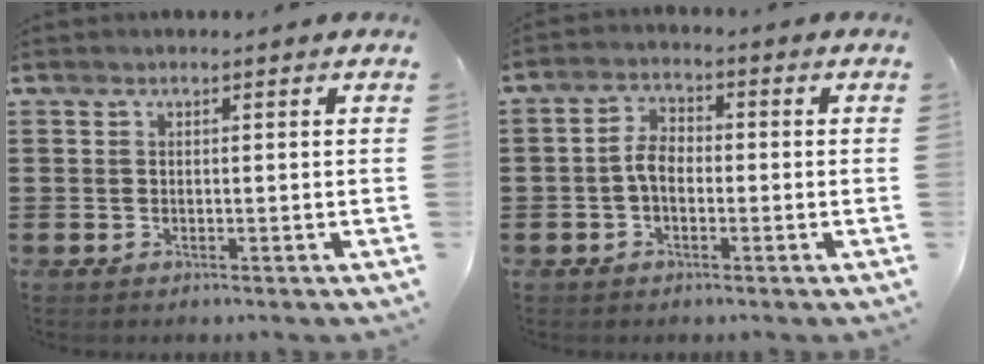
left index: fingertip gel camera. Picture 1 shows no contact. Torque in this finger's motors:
{"motor_torque": [0.31, 0.11, 0.25, 0.06]}